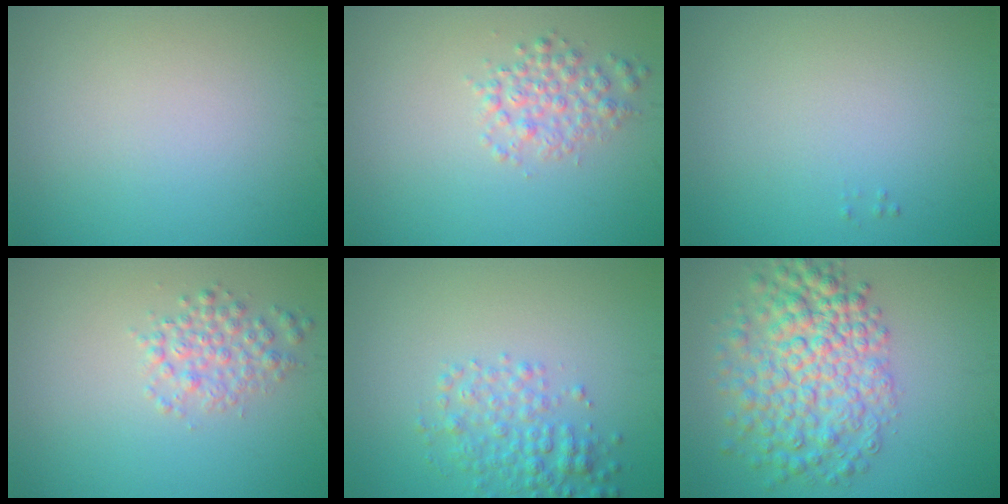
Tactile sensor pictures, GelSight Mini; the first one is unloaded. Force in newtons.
{"total": 2.4, "press": 2.4, "slide": 0.1}
{"total": 0.0}
{"total": 2.4, "press": 2.4, "slide": 0.1}
{"total": 3.1, "press": 3.1, "slide": 0.1}
{"total": 7.3, "press": 7.3, "slide": 0.2}